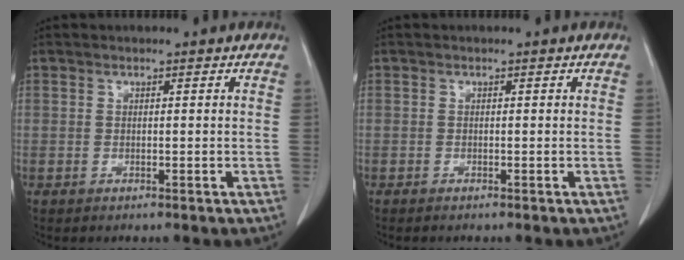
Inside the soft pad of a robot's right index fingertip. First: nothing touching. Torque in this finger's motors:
{"motor_torque": [-0.01, 0.00, -0.01, 0.01]}